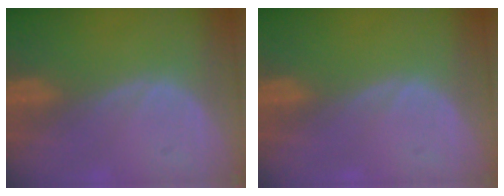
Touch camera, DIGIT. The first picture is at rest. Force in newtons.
{"total": 0.0}